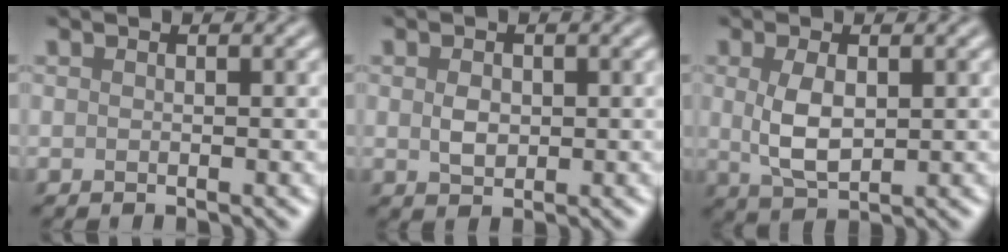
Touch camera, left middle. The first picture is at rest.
{"total": 1.9, "force": [0.1, 1.3, 1.3], "torque": [-0.027, -0.001, 0.003]}
{"total": 3.8, "force": [0.5, 2.0, 3.3], "torque": [-0.075, -0.002, 0.014]}